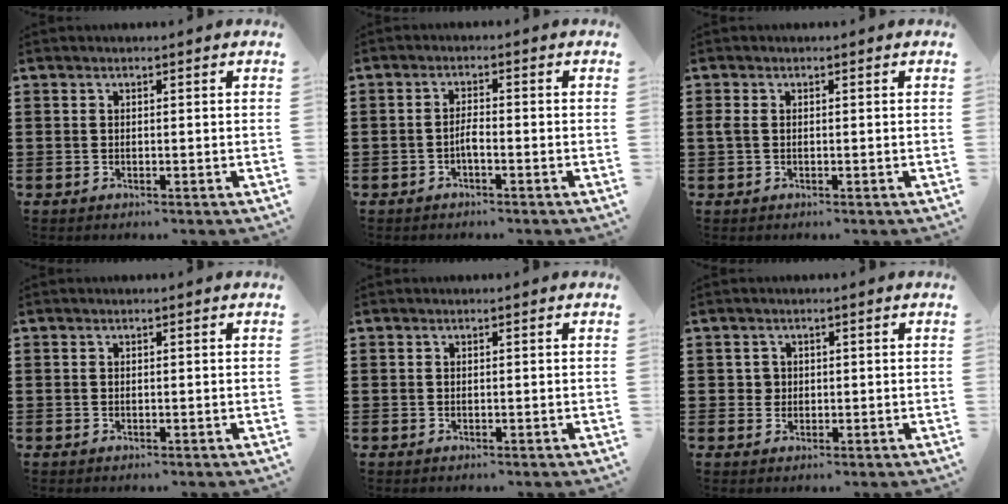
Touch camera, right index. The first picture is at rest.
{"total": 1.9, "force": [-1.0, 0.3, 1.6], "torque": [-0.031, 0.002, -0.019]}
{"total": 1.1, "force": [-0.1, 0.6, 1.0], "torque": [-0.027, -0.001, -0.005]}
{"total": 0.0}
{"total": 0.0}
{"total": 1.6, "force": [0.3, 1.5, 0.4], "torque": [-0.013, 0.008, 0.005]}